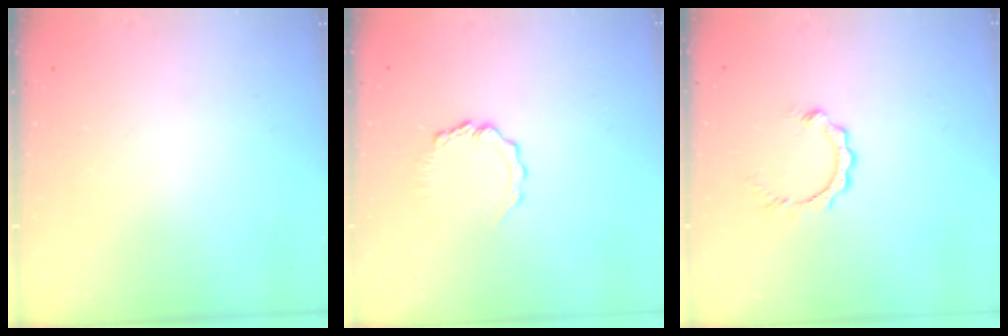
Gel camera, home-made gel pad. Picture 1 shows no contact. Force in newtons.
{"total": 5.4, "press": 5.4, "slide": 0.4}
{"total": 2.6, "press": 2.6, "slide": 0.3}